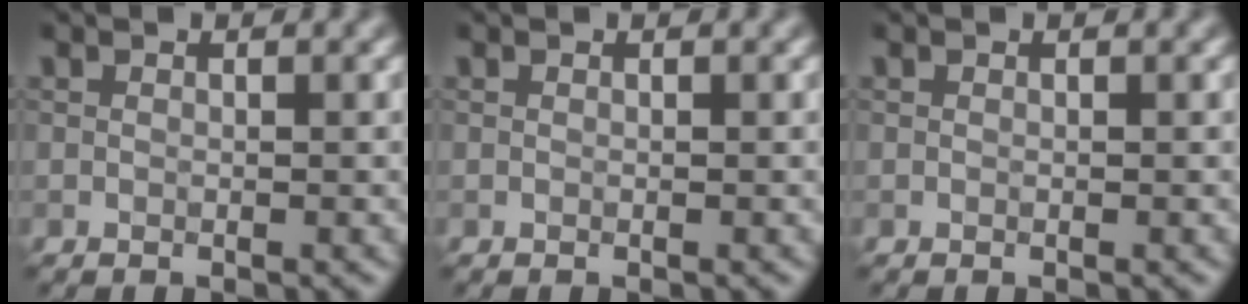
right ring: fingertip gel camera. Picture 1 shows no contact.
{"total": 0.0}
{"total": 0.0}